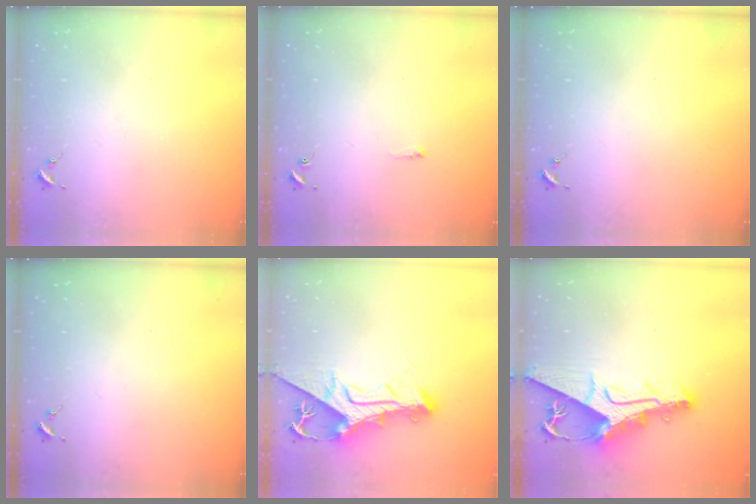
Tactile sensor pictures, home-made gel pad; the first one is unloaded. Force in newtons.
{"total": 3.5, "press": 3.4, "slide": 0.5}
{"total": 0.0}
{"total": 0.0}
{"total": 13.8, "press": 13.7, "slide": 1.6}
{"total": 15.9, "press": 15.8, "slide": 1.4}